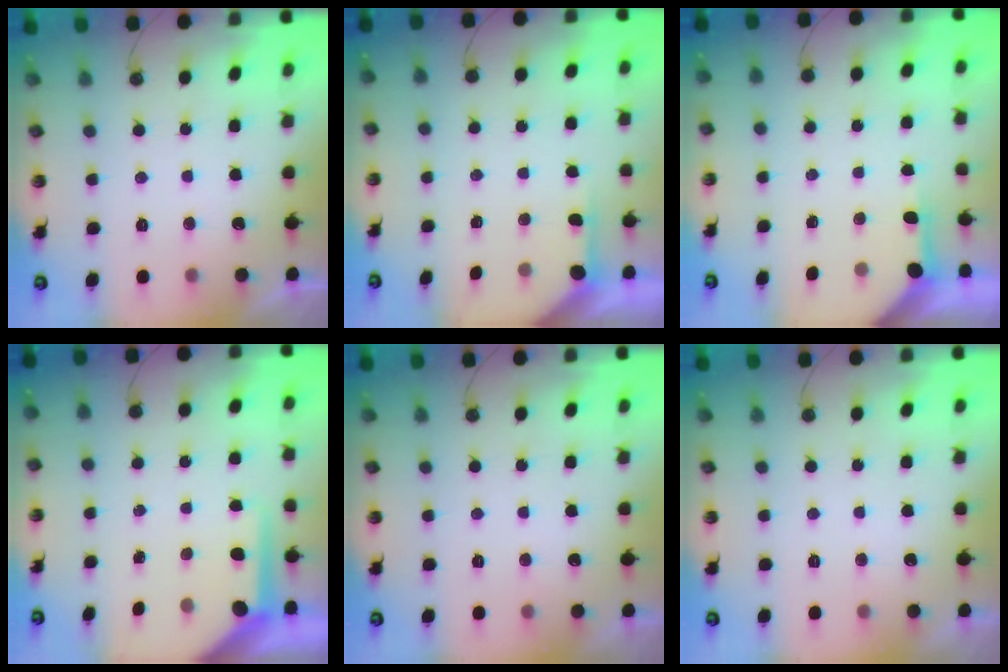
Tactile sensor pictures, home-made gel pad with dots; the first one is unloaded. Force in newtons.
{"total": 2.2, "press": 2.2, "slide": 0.3}
{"total": 3.7, "press": 3.7, "slide": 0.3}
{"total": 8.7, "press": 8.6, "slide": 0.9}
{"total": 0.0}
{"total": 0.0}